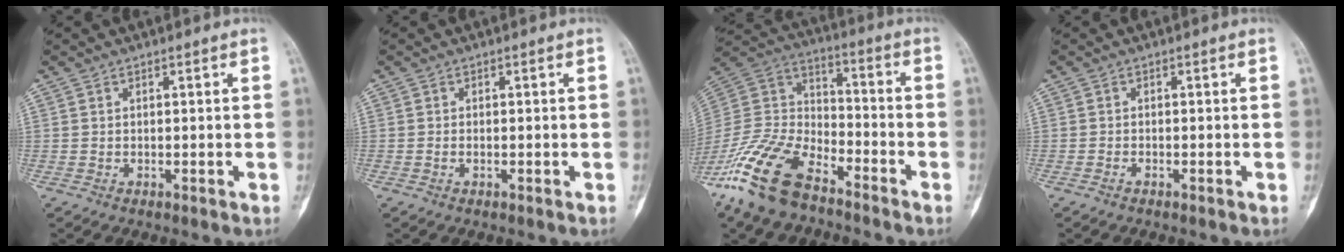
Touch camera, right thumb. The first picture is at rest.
{"total": 0.6, "force": [-0.1, 0.3, 0.5], "torque": [-0.011, 0.004, 0.000]}
{"total": 17.9, "force": [-12.3, 8.1, 10.3], "torque": [-0.209, 0.058, -0.237]}
{"total": 0.5, "force": [-0.4, 0.2, 0.2], "torque": [-0.007, 0.001, -0.007]}